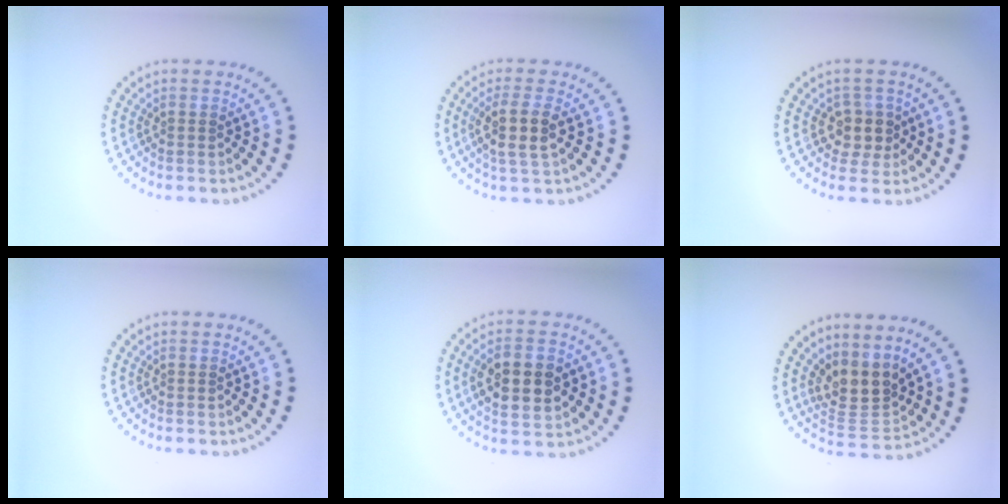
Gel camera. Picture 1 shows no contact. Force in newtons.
{"total": 3.4, "press": 3.1, "slide": 1.4}
{"total": 2.5, "press": 2.2, "slide": 1.2}
{"total": 0.0}
{"total": 5.6, "press": 5.5, "slide": 0.5}
{"total": 3.6, "press": 2.6, "slide": 2.5}